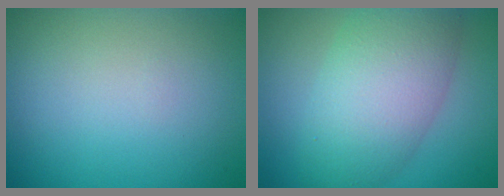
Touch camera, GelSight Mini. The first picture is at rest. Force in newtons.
{"total": 7.9, "press": 7.9, "slide": 0.1}